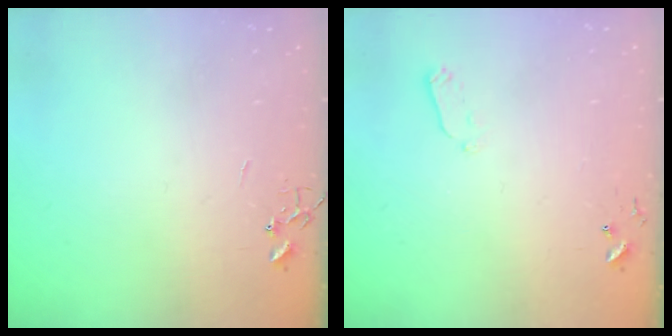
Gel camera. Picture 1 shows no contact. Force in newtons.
{"total": 4.0, "press": 3.9, "slide": 0.9}